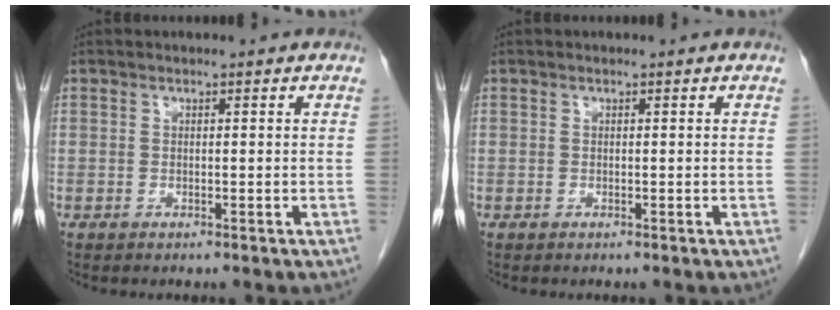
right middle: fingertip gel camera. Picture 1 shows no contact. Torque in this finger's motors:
{"motor_torque": [-0.27, -0.02, -0.02, -0.01]}